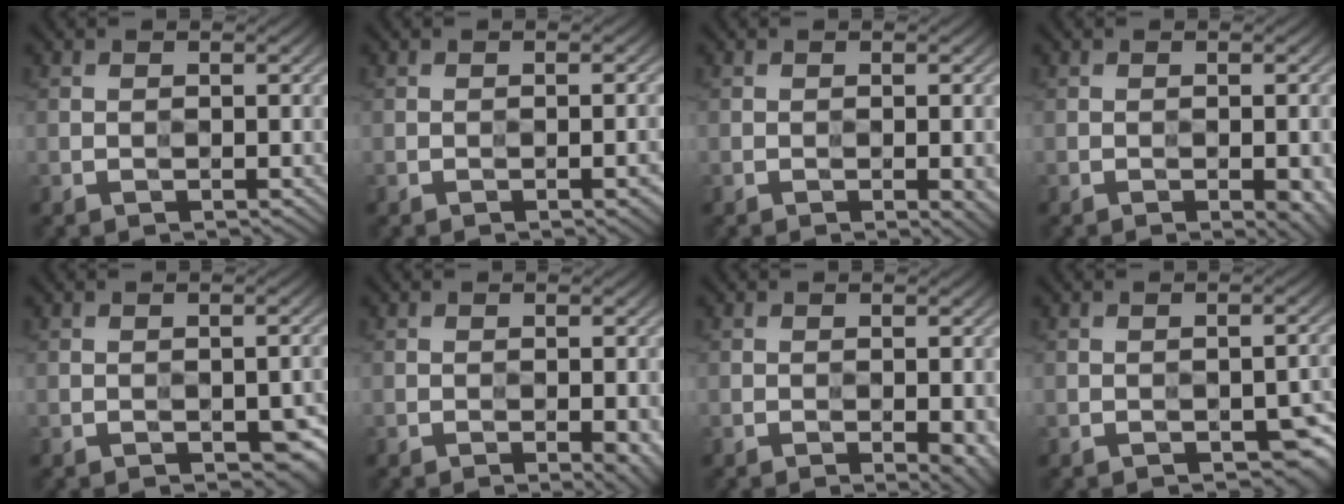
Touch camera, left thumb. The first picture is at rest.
{"total": 2.5, "force": [-1.2, 1.0, 2.0], "torque": [-0.012, -0.007, -0.008]}
{"total": 4.3, "force": [-1.5, 1.8, 3.6], "torque": [-0.035, -0.012, -0.009]}
{"total": 4.9, "force": [-2.2, 2.1, 3.9], "torque": [-0.033, -0.016, -0.017]}
{"total": 5.4, "force": [-2.3, 3.3, 3.6], "torque": [-0.036, -0.026, -0.014]}
{"total": 4.8, "force": [-2.0, 1.9, 3.9], "torque": [-0.037, -0.014, -0.013]}
{"total": 5.2, "force": [-1.9, 2.2, 4.4], "torque": [-0.044, -0.014, -0.008]}
{"total": 5.1, "force": [-2.6, 2.8, 3.5], "torque": [-0.039, -0.018, -0.029]}